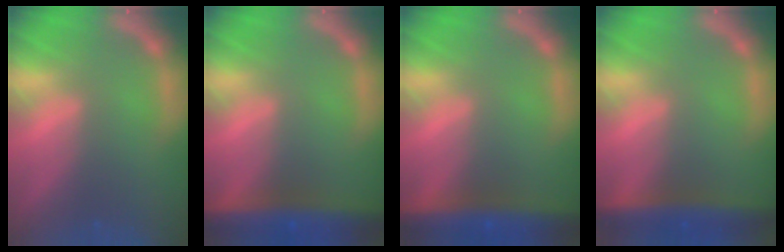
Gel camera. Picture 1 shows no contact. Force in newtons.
{"total": 9.5}
{"total": 10.0}
{"total": 6.9}